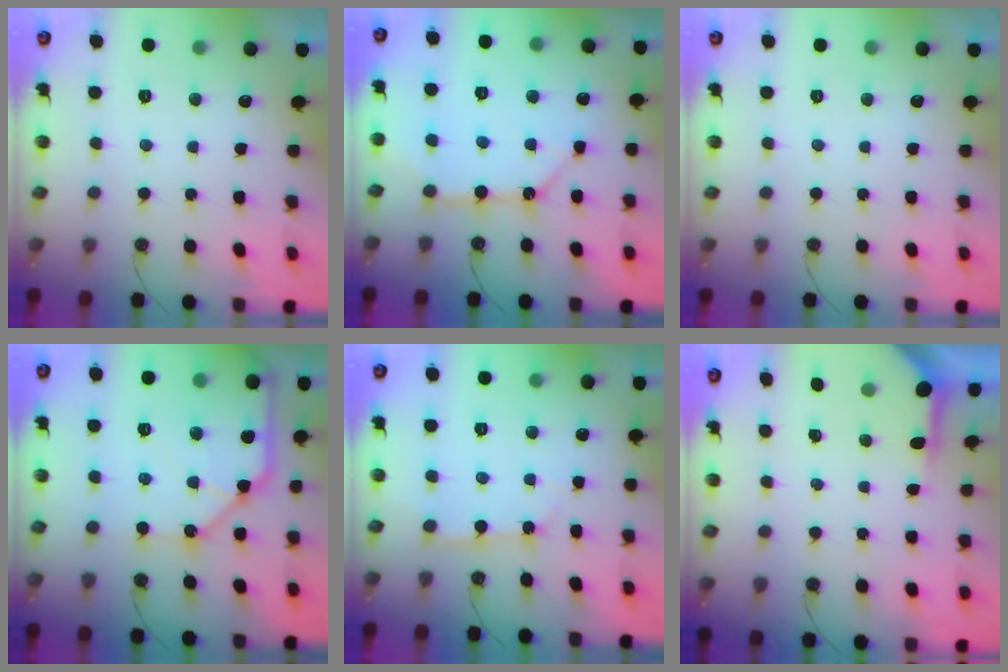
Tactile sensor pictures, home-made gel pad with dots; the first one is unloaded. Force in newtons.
{"total": 11.4, "press": 11.4, "slide": 0.9}
{"total": 0.0}
{"total": 13.1, "press": 13.0, "slide": 1.9}
{"total": 3.2, "press": 3.2, "slide": 0.5}
{"total": 4.0, "press": 4.0, "slide": 0.5}